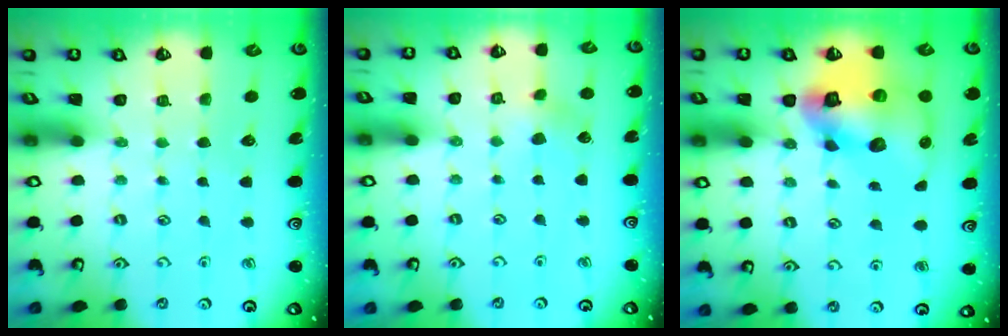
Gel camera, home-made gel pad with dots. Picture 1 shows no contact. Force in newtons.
{"total": 3.3, "press": 3.3, "slide": 0.4}
{"total": 17.8, "press": 17.6, "slide": 2.6}